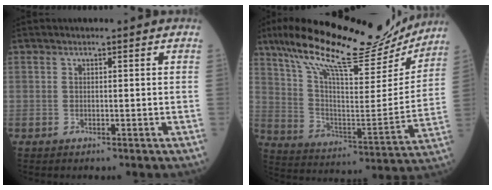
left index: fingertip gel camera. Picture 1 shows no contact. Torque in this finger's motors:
{"motor_torque": [1.07, -1.07, 0.51, 0.19]}